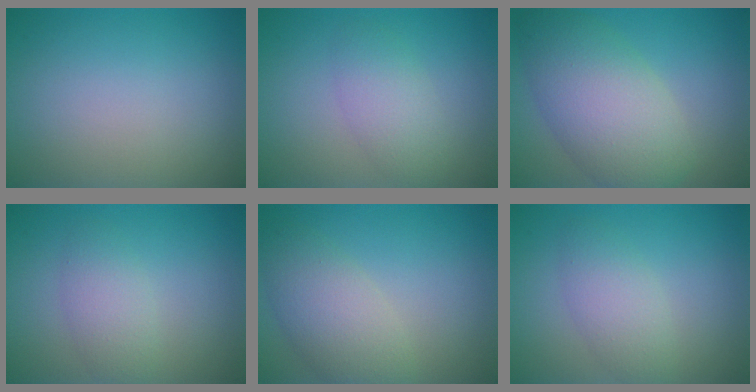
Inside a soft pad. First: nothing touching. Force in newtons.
{"total": 3.0, "press": 3.0, "slide": 0.2}
{"total": 8.0, "press": 8.0, "slide": 0.5}
{"total": 2.5, "press": 2.5, "slide": 0.1}
{"total": 4.6, "press": 4.6, "slide": 0.3}
{"total": 2.9, "press": 2.9, "slide": 0.1}